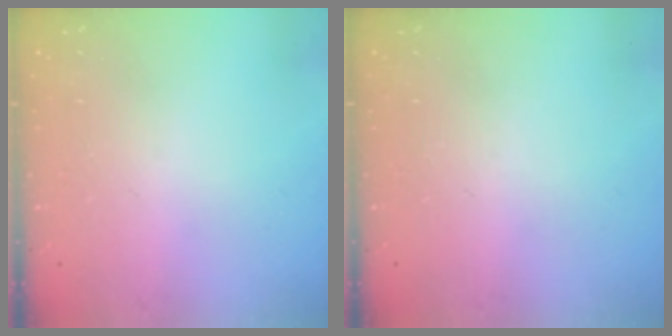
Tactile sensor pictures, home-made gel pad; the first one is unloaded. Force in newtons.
{"total": 0.0}